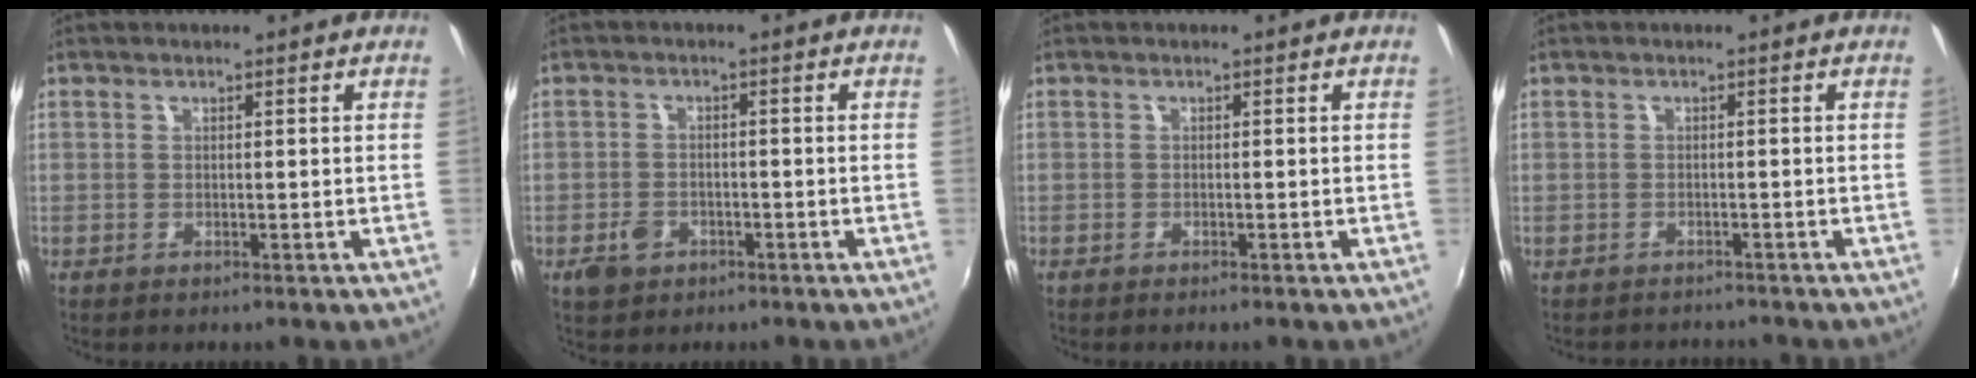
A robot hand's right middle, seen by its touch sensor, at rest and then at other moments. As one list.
[{"total": 4.1, "force": [-2.3, 2.9, 1.7], "torque": [-0.044, 0.002, -0.036]}, {"total": 0.7, "force": [-0.6, 0.1, 0.2], "torque": [-0.005, -0.002, -0.013]}, {"total": 2.7, "force": [-2.3, 1.4, -0.1], "torque": [-0.001, 0.006, -0.036]}]